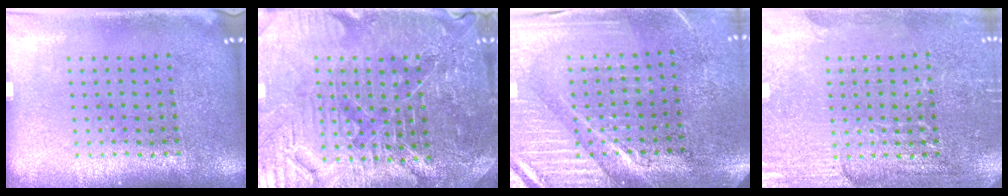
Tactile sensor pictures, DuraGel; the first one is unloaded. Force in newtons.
{"total": 4.6, "press": 4.4, "slide": 1.4}
{"total": 4.0, "press": 3.7, "slide": 1.5}
{"total": 2.9, "press": 2.9, "slide": 0.2}